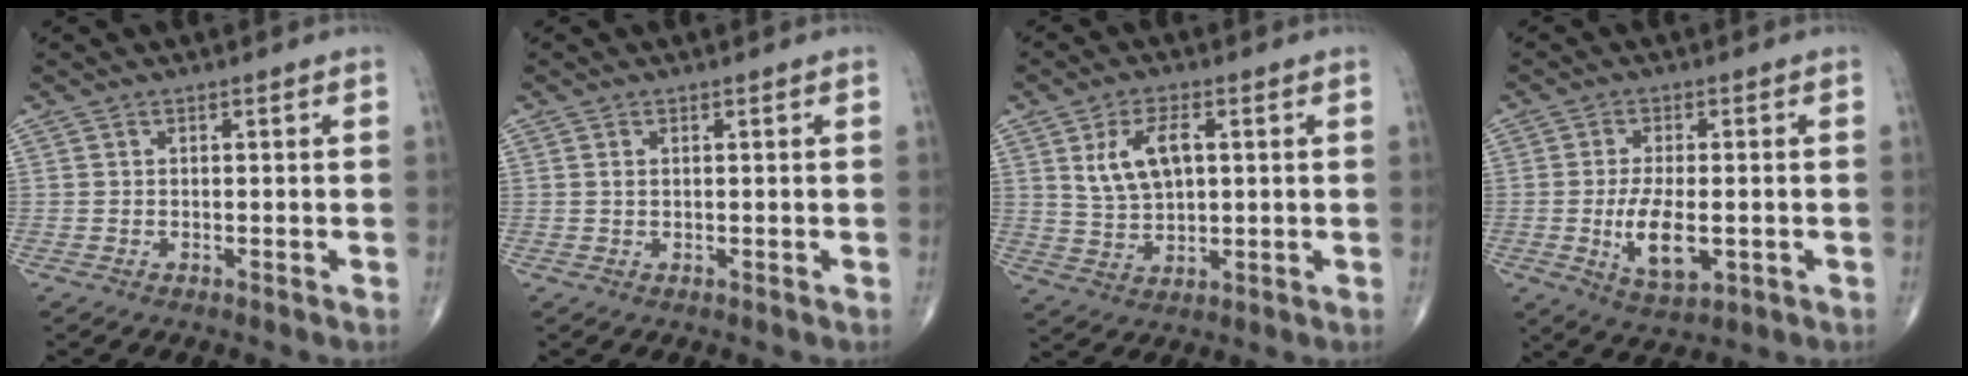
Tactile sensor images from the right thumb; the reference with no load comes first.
{"total": 0.7, "force": [0.2, 0.4, 0.5], "torque": [-0.013, 0.004, 0.006]}
{"total": 8.5, "force": [2.3, 4.5, 6.8], "torque": [-0.118, -0.002, 0.050]}
{"total": 8.8, "force": [-1.7, 4.0, 7.7], "torque": [-0.133, -0.011, -0.023]}